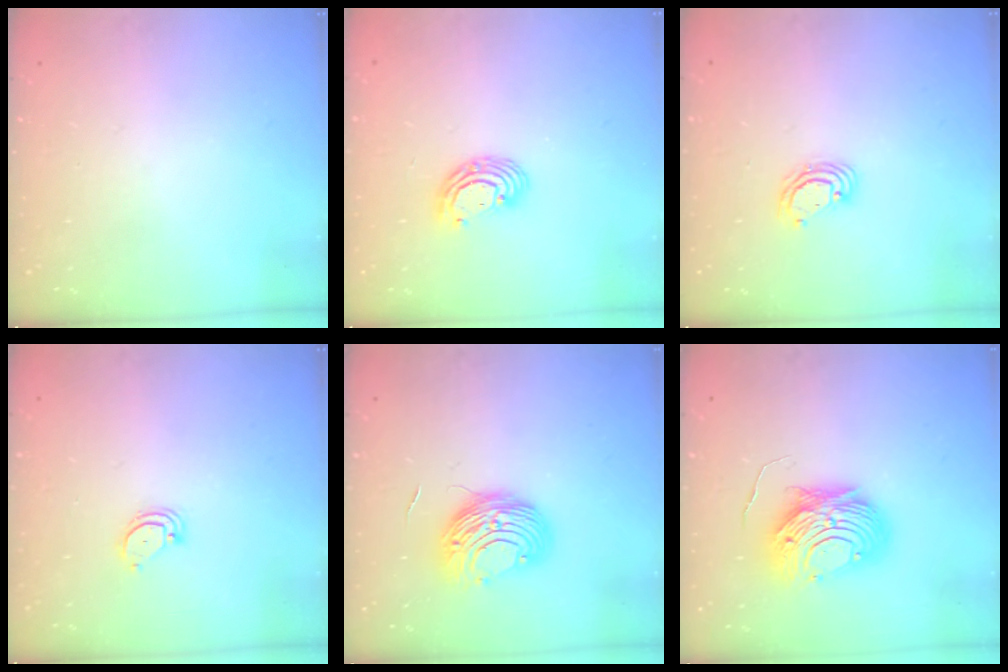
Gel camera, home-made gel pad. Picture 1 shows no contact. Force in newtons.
{"total": 7.2, "press": 7.2, "slide": 1.0}
{"total": 4.5, "press": 4.5, "slide": 0.1}
{"total": 2.9, "press": 2.9, "slide": 0.2}
{"total": 9.3, "press": 9.3, "slide": 0.4}
{"total": 10.5, "press": 10.5, "slide": 1.0}